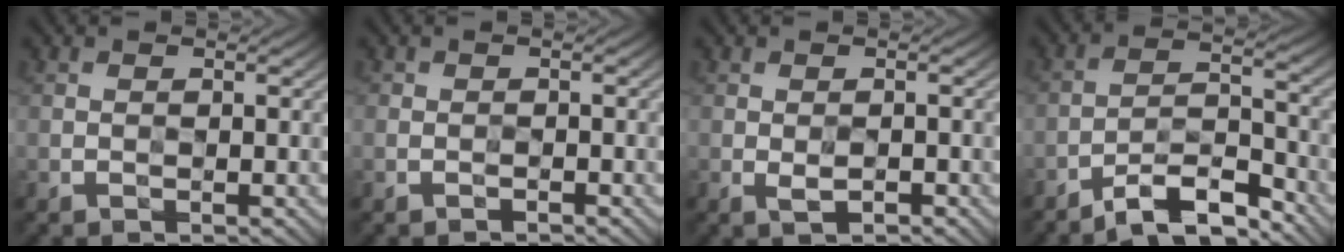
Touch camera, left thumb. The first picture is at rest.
{"total": 0.8, "force": [-0.7, 0.3, 0.2], "torque": [-0.002, 0.000, -0.014]}
{"total": 2.0, "force": [-0.8, 0.8, 1.7], "torque": [-0.033, -0.003, -0.013]}
{"total": 8.5, "force": [-7.0, 1.8, 4.4], "torque": [-0.073, 0.009, -0.132]}